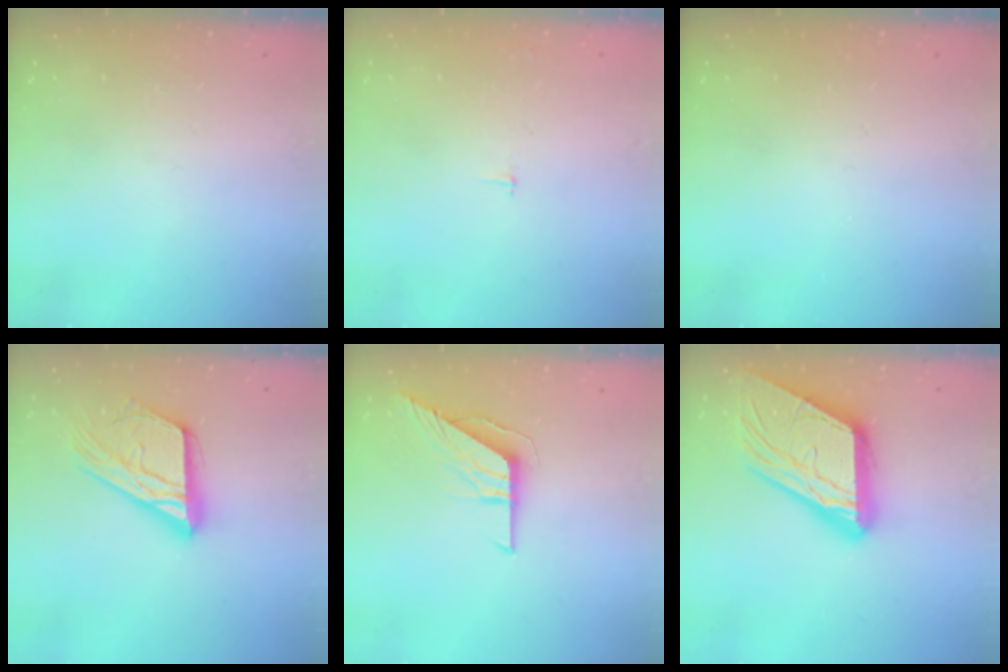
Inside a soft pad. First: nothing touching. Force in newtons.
{"total": 1.8, "press": 1.8, "slide": 0.1}
{"total": 0.0}
{"total": 18.7, "press": 18.6, "slide": 1.8}
{"total": 9.4, "press": 9.4, "slide": 0.9}
{"total": 20.7, "press": 20.6, "slide": 2.1}